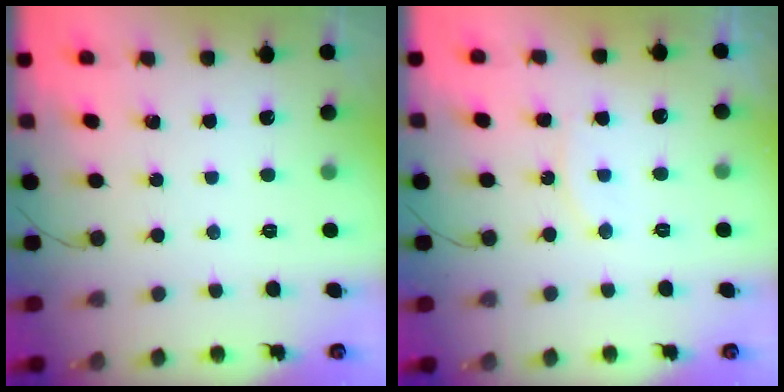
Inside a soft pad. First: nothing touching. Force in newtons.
{"total": 6.9, "press": 6.9, "slide": 0.3}